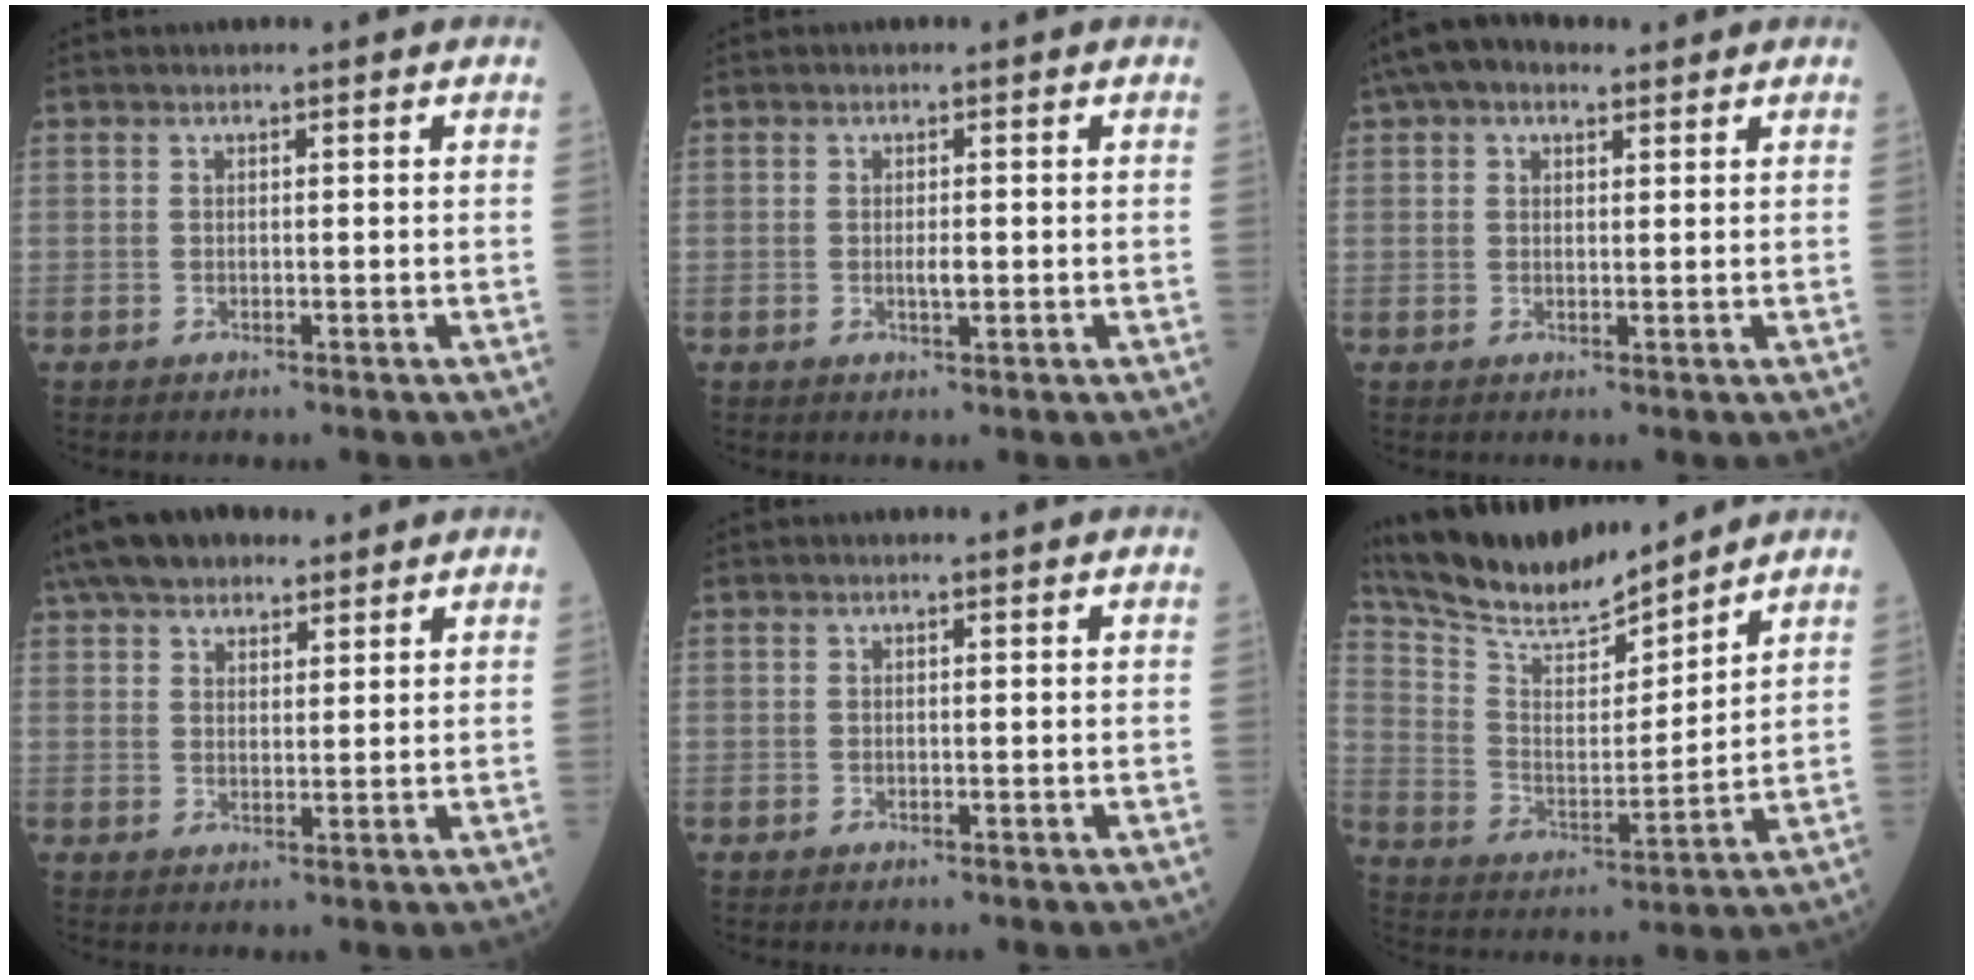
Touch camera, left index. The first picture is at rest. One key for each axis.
{"total": 1.3, "fx": -0.5, "fy": 0.5, "fz": 1.1, "tx": -0.021, "ty": -0.006, "tz": -0.010}
{"total": 5.6, "fx": 3.4, "fy": 3.2, "fz": 3.1, "tx": -0.060, "ty": 0.031, "tz": 0.058}
{"total": 11.2, "fx": 9.1, "fy": 4.6, "fz": 4.5, "tx": -0.080, "ty": 0.037, "tz": 0.155}
{"total": 0.0}
{"total": 14.2, "fx": 13.4, "fy": 1.6, "fz": 4.5, "tx": -0.097, "ty": 0.002, "tz": 0.249}